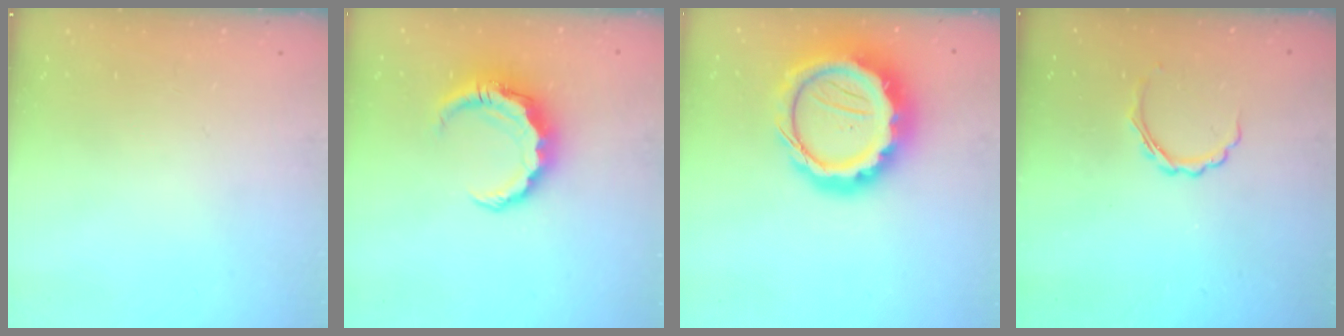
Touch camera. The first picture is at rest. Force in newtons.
{"total": 8.4, "press": 8.3, "slide": 1.3}
{"total": 18.9, "press": 18.5, "slide": 4.1}
{"total": 4.1, "press": 4.0, "slide": 0.9}